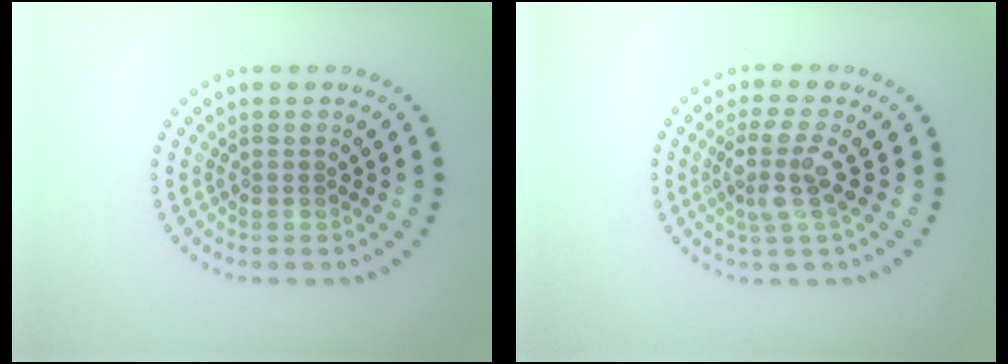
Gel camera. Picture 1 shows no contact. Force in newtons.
{"total": 3.3, "press": 2.4, "slide": 2.2}